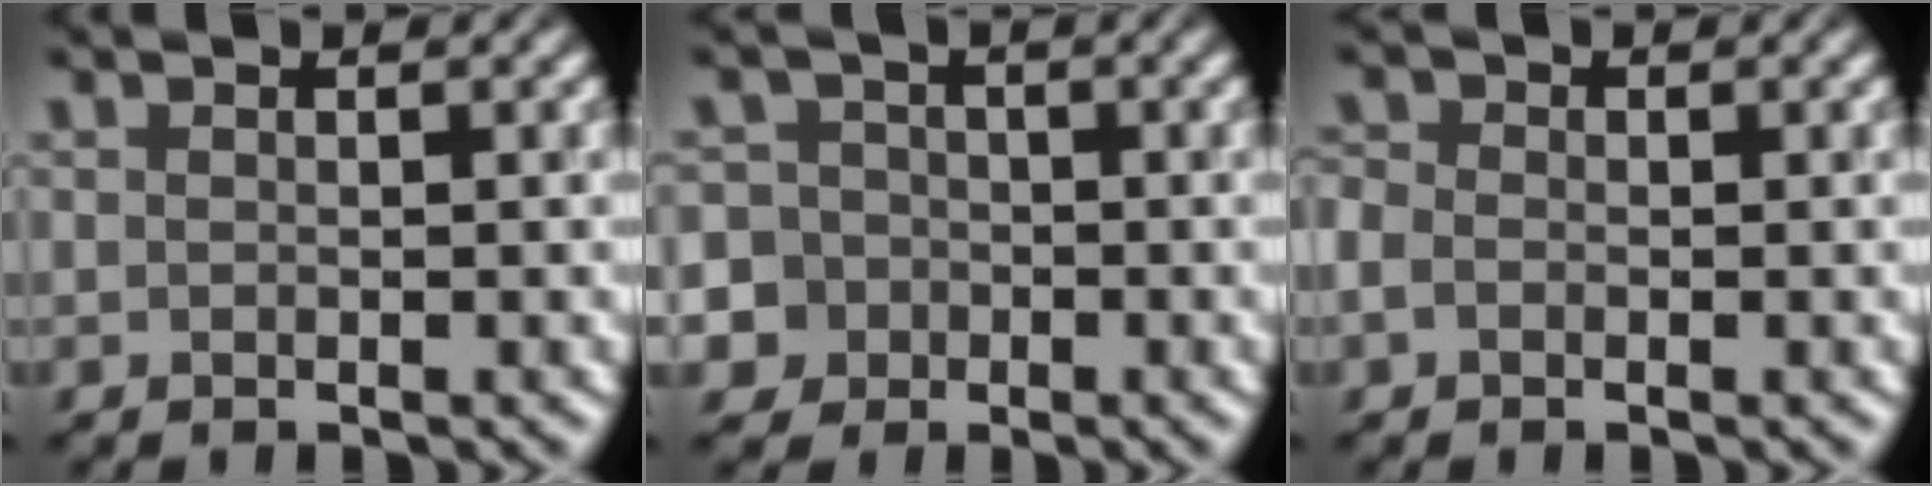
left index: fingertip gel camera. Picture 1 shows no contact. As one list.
[{"total": 7.4, "force": [-2.6, 6.8, 1.5], "torque": [-0.038, -0.002, -0.079]}, {"total": 1.4, "force": [-0.4, 1.1, 0.6], "torque": [-0.011, 0.002, -0.015]}]